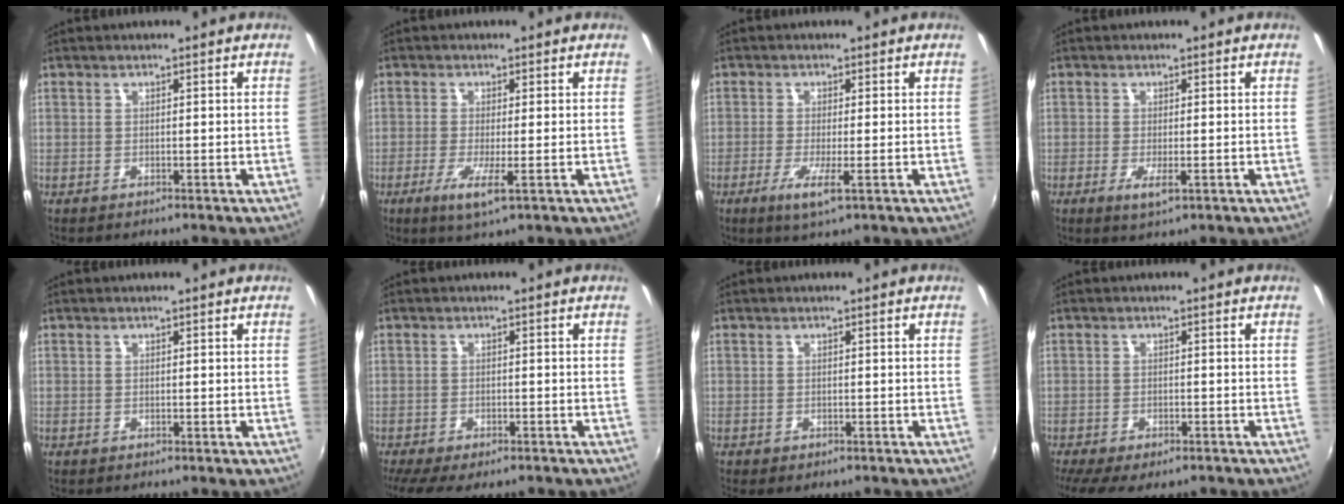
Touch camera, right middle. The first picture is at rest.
{"total": 4.6, "force": [-1.7, 0.1, 4.3], "torque": [-0.094, -0.016, -0.035]}
{"total": 4.4, "force": [-1.7, 0.1, 4.0], "torque": [-0.088, -0.015, -0.036]}
{"total": 3.0, "force": [-1.1, 0.6, 2.8], "torque": [-0.055, -0.012, -0.018]}
{"total": 0.0}
{"total": 9.6, "force": [-7.6, 3.1, 5.0], "torque": [-0.117, -0.039, -0.124]}
{"total": 2.7, "force": [-1.9, 1.3, 1.4], "torque": [-0.026, -0.017, -0.026]}
{"total": 9.8, "force": [-7.3, 3.6, 5.4], "torque": [-0.125, -0.040, -0.117]}